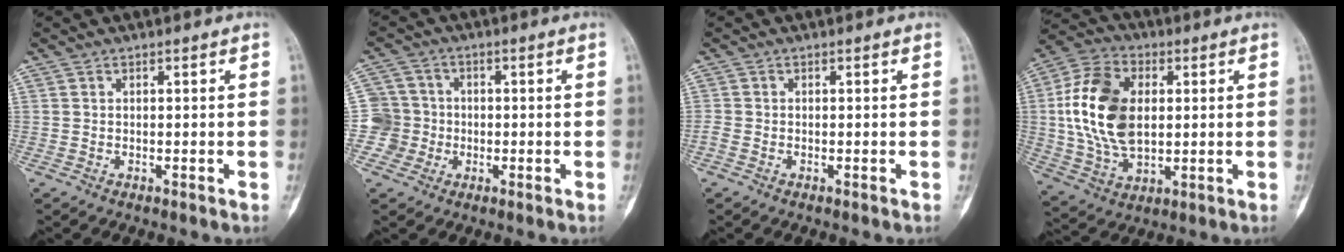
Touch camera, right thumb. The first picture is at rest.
{"total": 6.1, "force": [-1.3, 6.0, -0.3], "torque": [0.038, 0.015, -0.031]}
{"total": 1.0, "force": [-0.6, 0.5, 0.6], "torque": [-0.020, -0.003, -0.017]}
{"total": 17.4, "force": [1.9, 11.1, 13.2], "torque": [-0.244, 0.002, 0.038]}